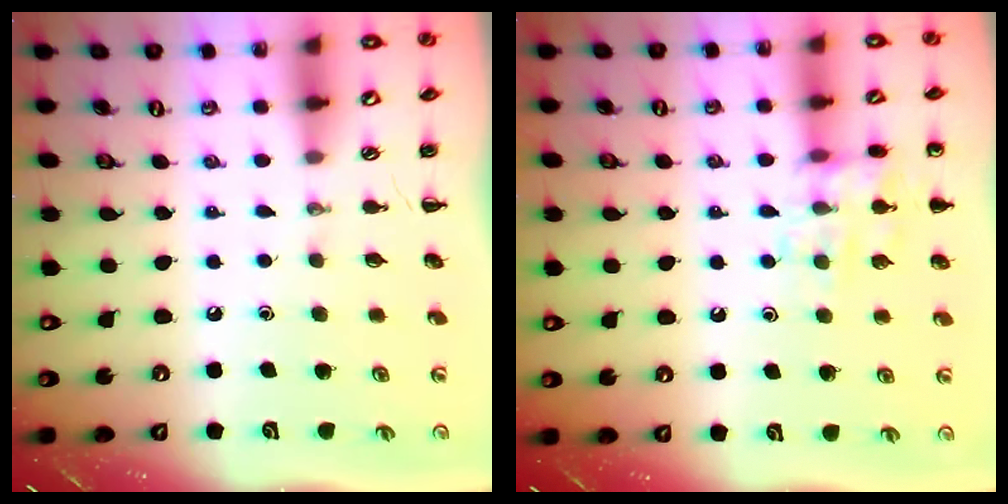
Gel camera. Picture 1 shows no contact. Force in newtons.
{"total": 11.8, "press": 11.7, "slide": 0.7}